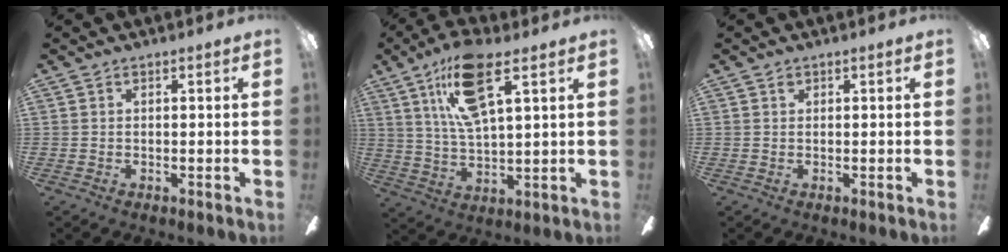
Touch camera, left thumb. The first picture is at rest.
{"total": 14.7, "force": [8.1, 4.9, 11.3], "torque": [-0.212, -0.011, 0.138]}
{"total": 0.7, "force": [0.4, 0.5, 0.3], "torque": [-0.007, 0.002, 0.008]}